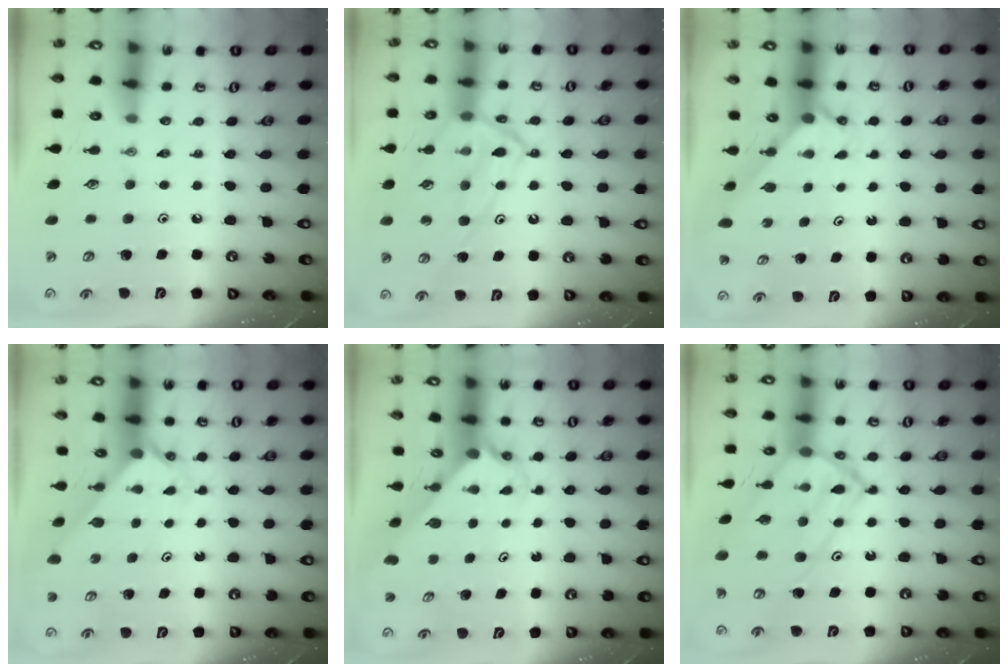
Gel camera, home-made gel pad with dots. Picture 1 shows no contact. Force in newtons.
{"total": 14.8, "press": 14.8, "slide": 1.2}
{"total": 3.7, "press": 3.7, "slide": 0.2}
{"total": 2.0, "press": 2.0, "slide": 0.2}
{"total": 2.4, "press": 2.4, "slide": 0.2}
{"total": 14.8, "press": 14.7, "slide": 1.6}